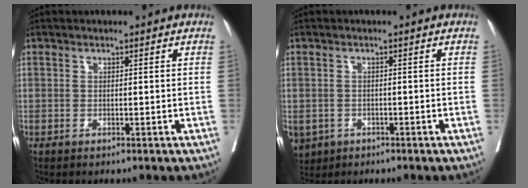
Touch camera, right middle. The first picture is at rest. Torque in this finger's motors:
{"motor_torque": [0.26, -0.27, 0.65, 0.21]}